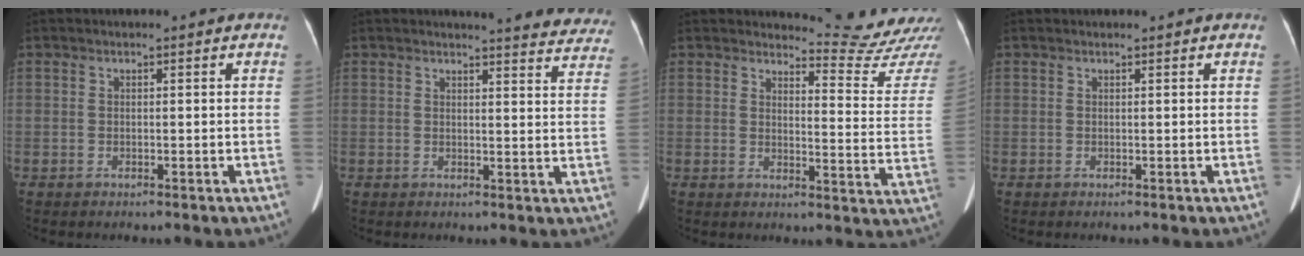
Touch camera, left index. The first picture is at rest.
{"total": 14.8, "force": [14.3, 2.1, 3.2], "torque": [-0.012, -0.066, 0.132]}
{"total": 13.0, "force": [12.9, -1.5, 0.0], "torque": [0.007, -0.130, 0.133]}
{"total": 0.9, "force": [0.9, 0.4, 0.0], "torque": [-0.007, 0.018, 0.012]}